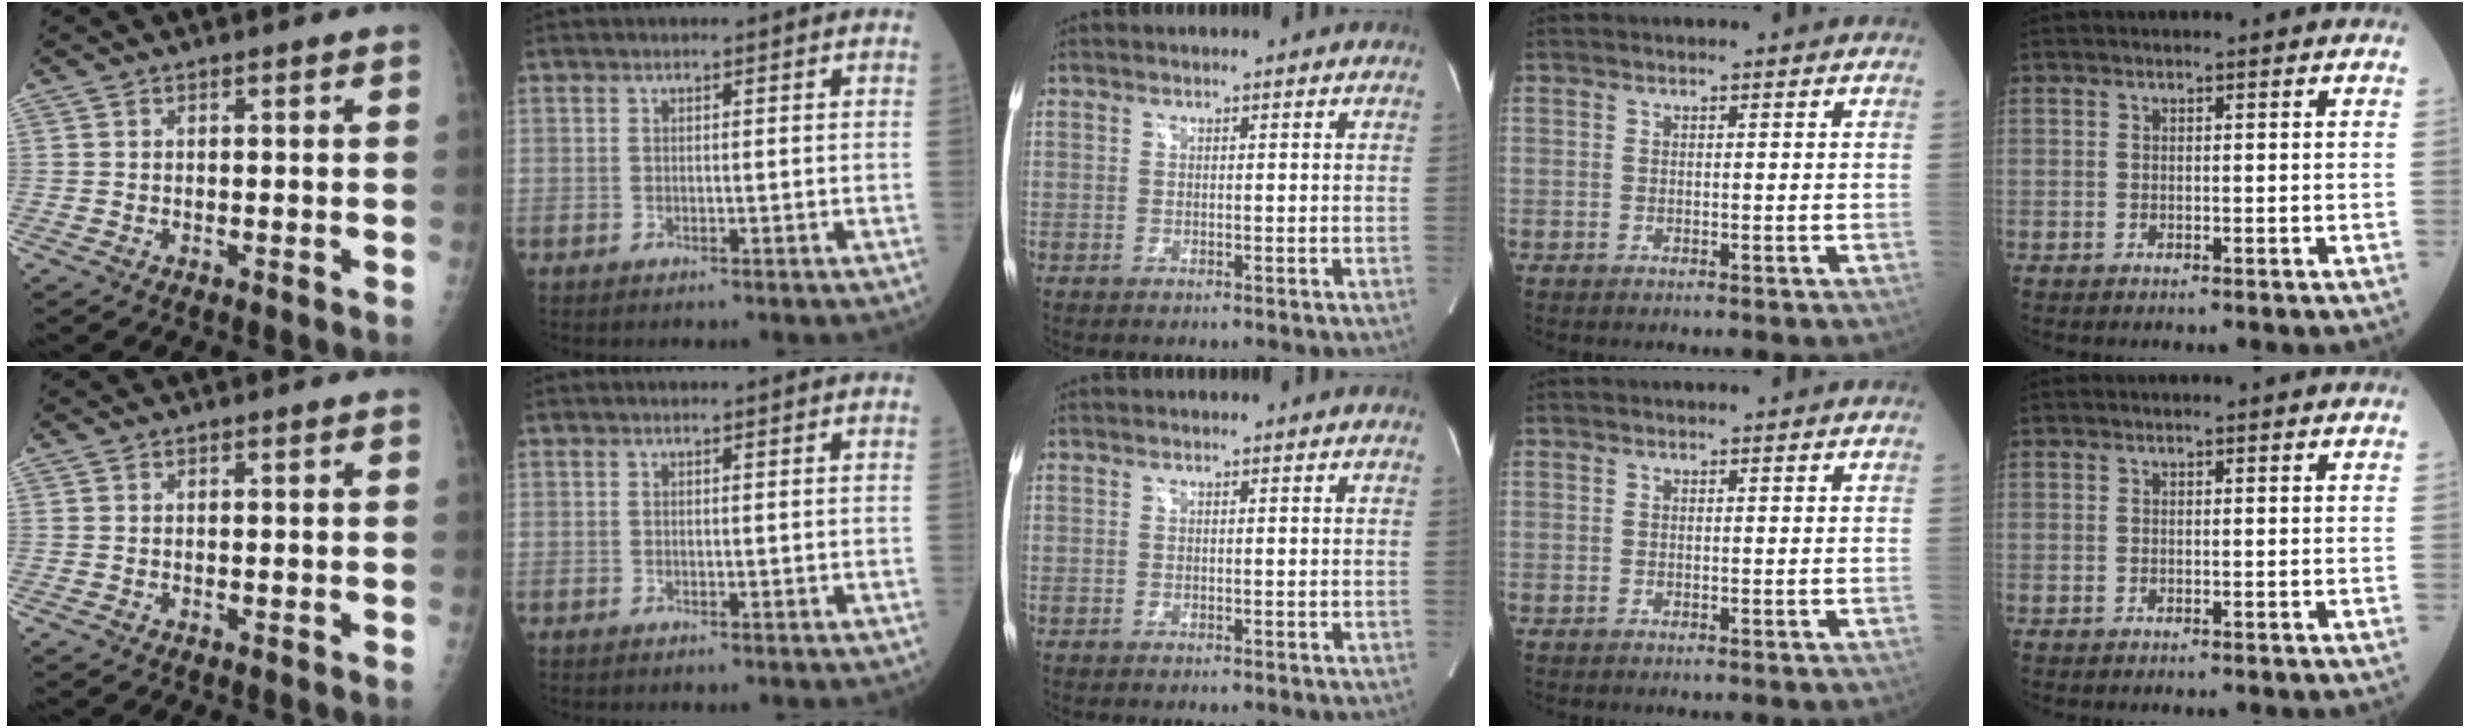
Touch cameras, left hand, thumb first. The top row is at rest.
{}